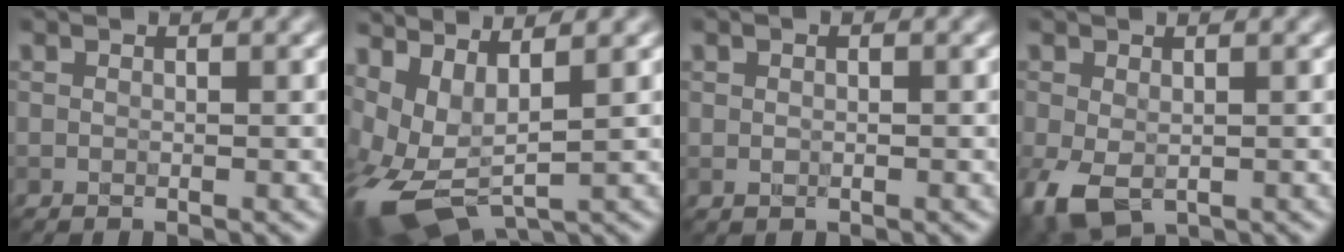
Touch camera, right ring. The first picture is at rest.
{"total": 7.2, "force": [0.4, 3.7, 6.2], "torque": [-0.146, -0.008, 0.016]}
{"total": 0.7, "force": [-0.1, 0.6, 0.4], "torque": [-0.007, 0.002, -0.003]}
{"total": 4.5, "force": [-1.6, 3.0, 3.0], "torque": [-0.079, -0.015, -0.027]}